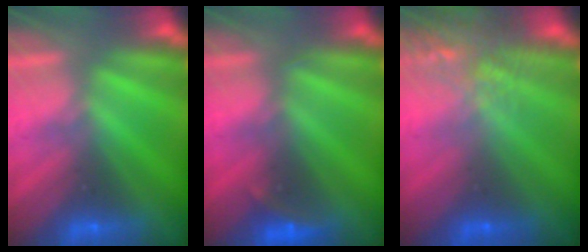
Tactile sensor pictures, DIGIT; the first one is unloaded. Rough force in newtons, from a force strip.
{"total": 2.6}
{"total": 6.9}